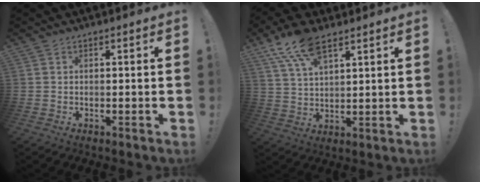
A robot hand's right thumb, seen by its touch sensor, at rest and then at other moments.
{"total": 11.3, "force": [7.4, 4.6, 7.2], "torque": [-0.136, -0.026, 0.138]}